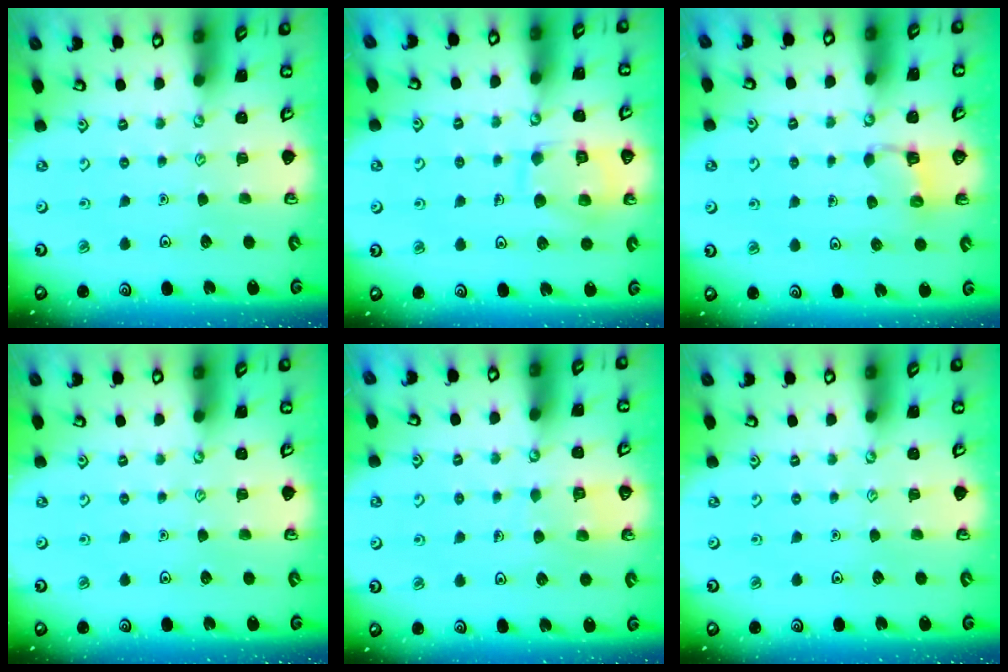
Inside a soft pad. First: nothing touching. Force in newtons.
{"total": 11.5, "press": 11.5, "slide": 1.0}
{"total": 3.0, "press": 3.0, "slide": 0.6}
{"total": 0.0}
{"total": 5.8, "press": 5.8, "slide": 0.5}
{"total": 0.0}